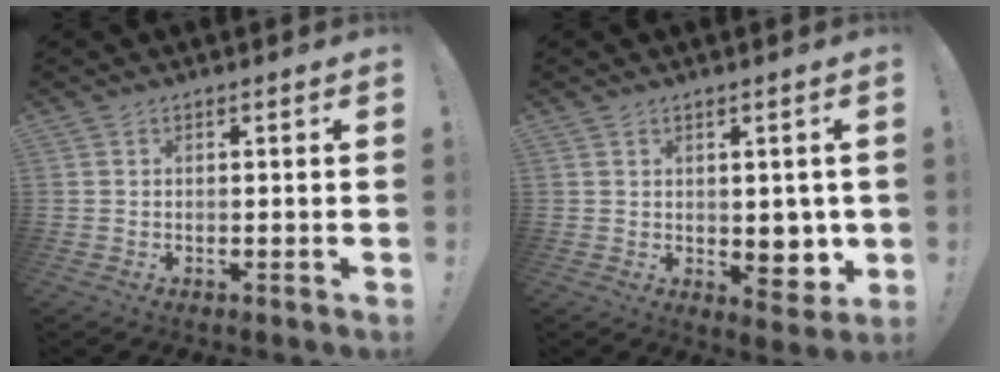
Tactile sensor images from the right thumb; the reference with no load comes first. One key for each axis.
{"total": 6.8, "fx": 0.4, "fy": 5.2, "fz": 4.4, "tx": -0.031, "ty": -0.012, "tz": 0.016}